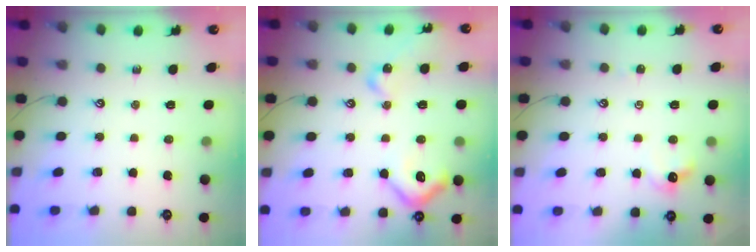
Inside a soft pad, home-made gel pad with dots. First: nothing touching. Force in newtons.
{"total": 11.9, "press": 11.8, "slide": 1.4}
{"total": 3.3, "press": 3.2, "slide": 0.7}